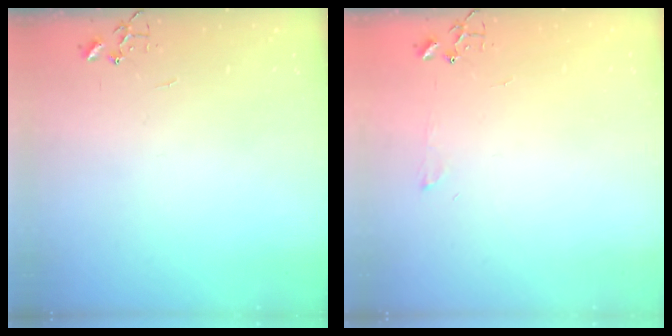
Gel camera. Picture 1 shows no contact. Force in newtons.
{"total": 4.2, "press": 4.2, "slide": 0.6}